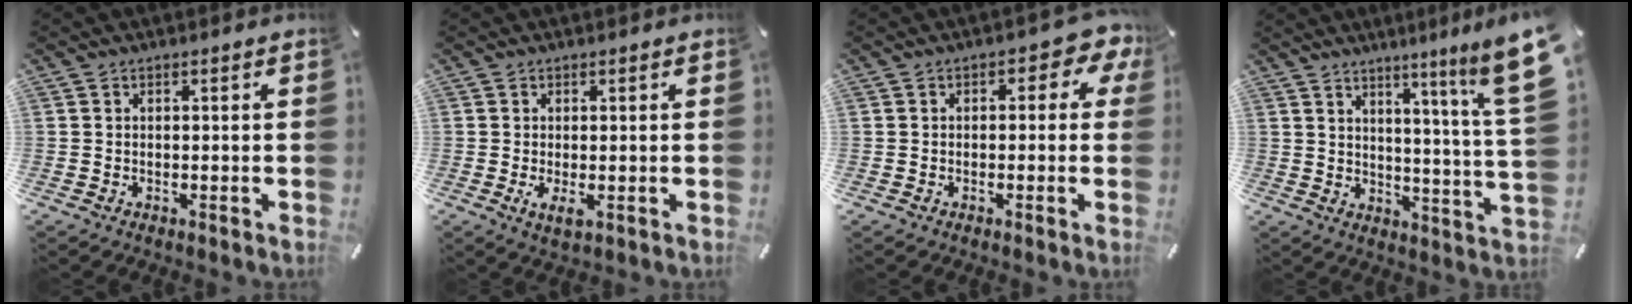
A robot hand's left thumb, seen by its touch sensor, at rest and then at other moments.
{"total": 2.9, "force": [-0.2, 0.7, 2.8], "torque": [-0.053, -0.013, -0.007]}
{"total": 4.7, "force": [0.7, 2.7, 3.8], "torque": [-0.052, 0.005, 0.006]}
{"total": 12.8, "force": [7.4, 0.1, 10.4], "torque": [-0.157, -0.062, 0.112]}